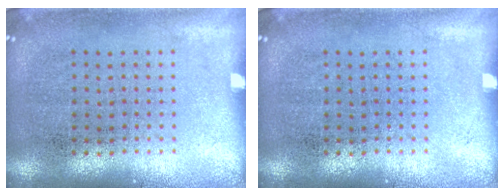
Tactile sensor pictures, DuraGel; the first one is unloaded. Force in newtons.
{"total": 0.0}